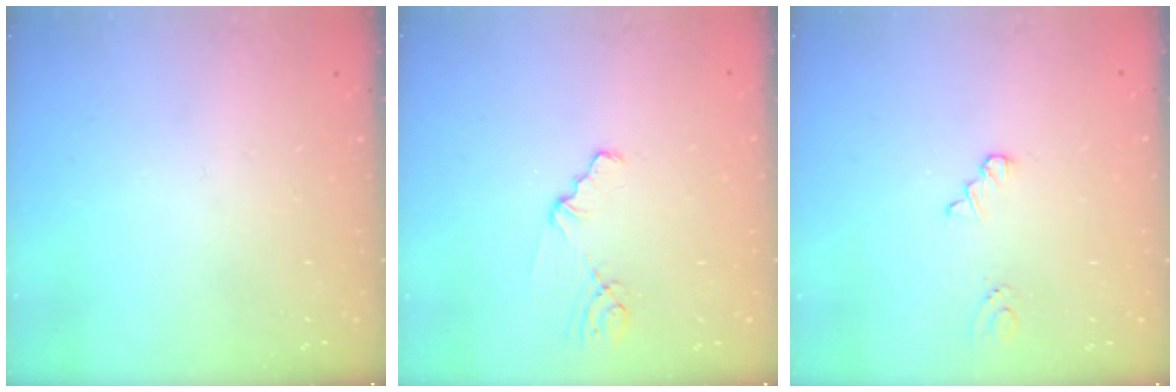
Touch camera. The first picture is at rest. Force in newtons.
{"total": 1.2, "press": 1.2, "slide": 0.2}
{"total": 1.0, "press": 1.0, "slide": 0.1}